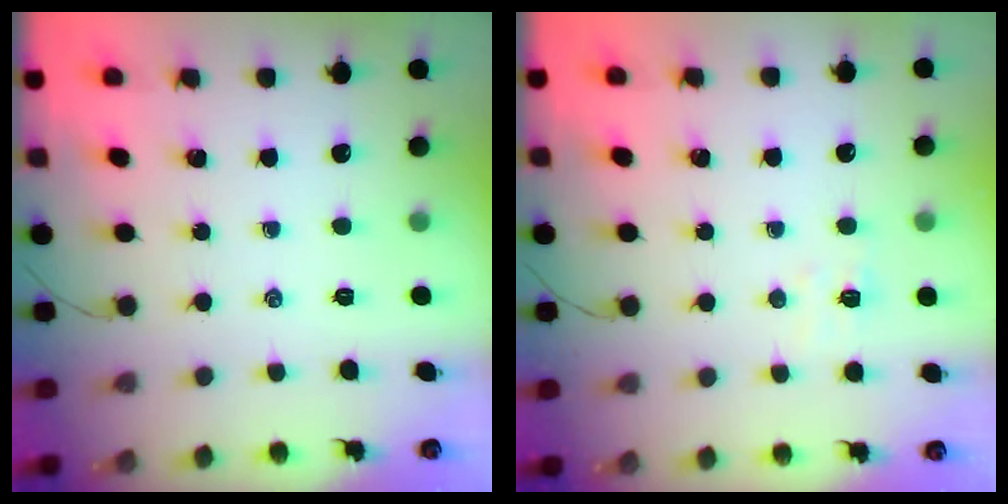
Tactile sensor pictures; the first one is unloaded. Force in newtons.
{"total": 4.6, "press": 4.5, "slide": 1.0}